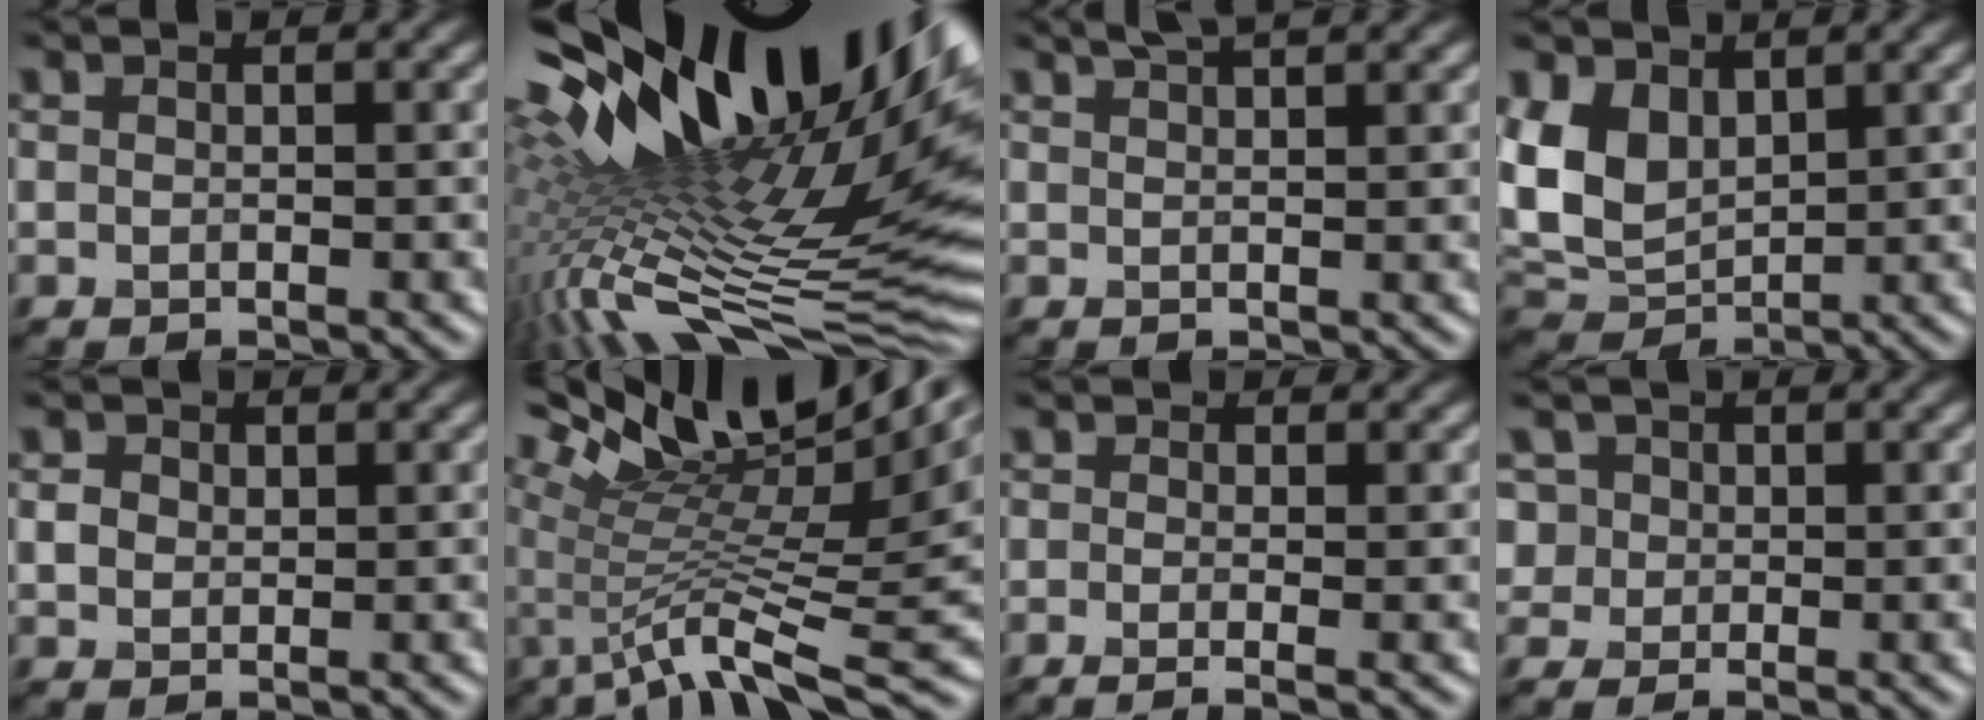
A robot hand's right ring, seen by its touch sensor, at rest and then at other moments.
{"total": 20.2, "force": [6.0, 7.2, 17.9], "torque": [-0.273, -0.007, 0.119]}
{"total": 3.3, "force": [2.4, 0.8, 2.1], "torque": [-0.008, 0.012, 0.019]}
{"total": 6.6, "force": [1.9, 4.7, 4.3], "torque": [-0.105, -0.007, 0.037]}
{"total": 1.4, "force": [0.5, 1.2, 0.5], "torque": [-0.011, 0.000, 0.008]}
{"total": 13.0, "force": [4.7, 4.0, 11.5], "torque": [-0.201, 0.018, 0.092]}
{"total": 2.5, "force": [-0.1, 1.2, 2.2], "torque": [-0.034, -0.004, -0.016]}
{"total": 4.1, "force": [1.7, 3.4, 1.7], "torque": [-0.039, 0.013, 0.012]}